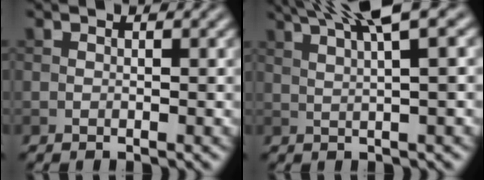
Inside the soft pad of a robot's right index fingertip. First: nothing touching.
{"total": 7.0, "force": [4.1, 1.3, 5.5], "torque": [-0.073, 0.025, 0.053]}